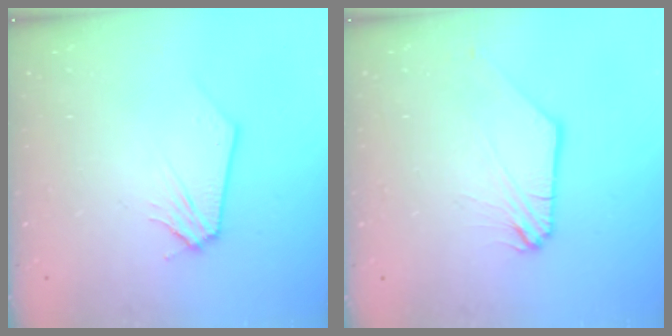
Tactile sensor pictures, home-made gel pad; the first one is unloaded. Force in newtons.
{"total": 0.0}